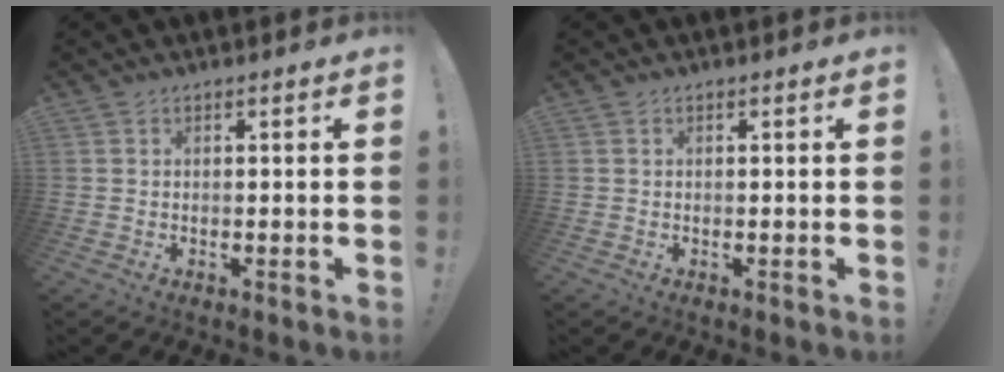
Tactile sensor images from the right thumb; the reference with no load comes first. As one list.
[{"total": 0.0}]